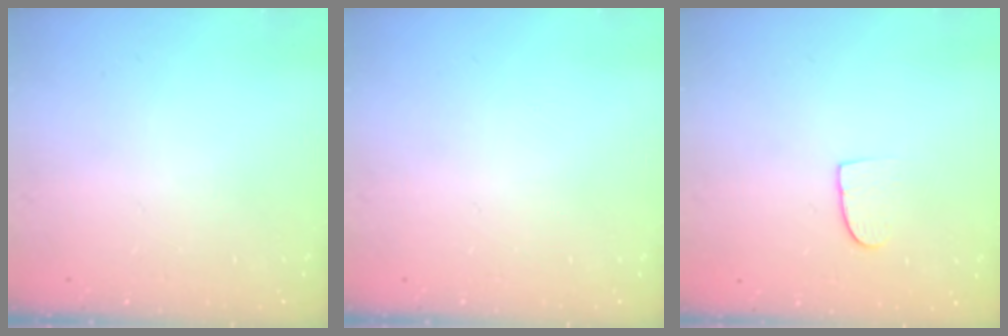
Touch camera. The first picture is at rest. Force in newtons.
{"total": 0.0}
{"total": 7.3, "press": 7.2, "slide": 0.5}